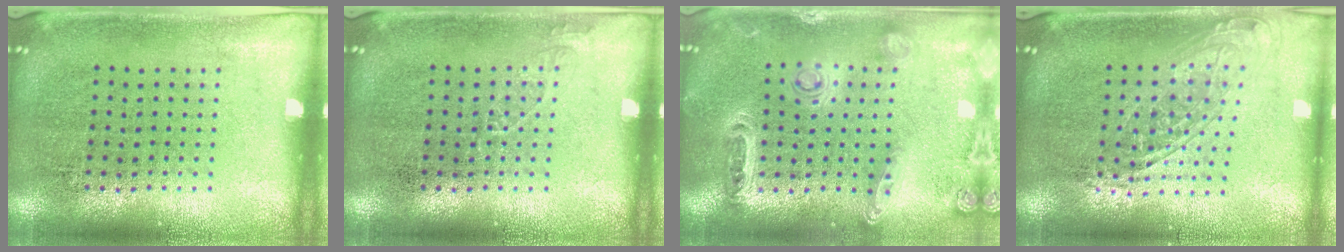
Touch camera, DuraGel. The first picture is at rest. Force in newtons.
{"total": 0.8, "press": 0.8, "slide": 0.1}
{"total": 1.3, "press": 1.3, "slide": 0.4}
{"total": 1.5, "press": 1.3, "slide": 0.9}